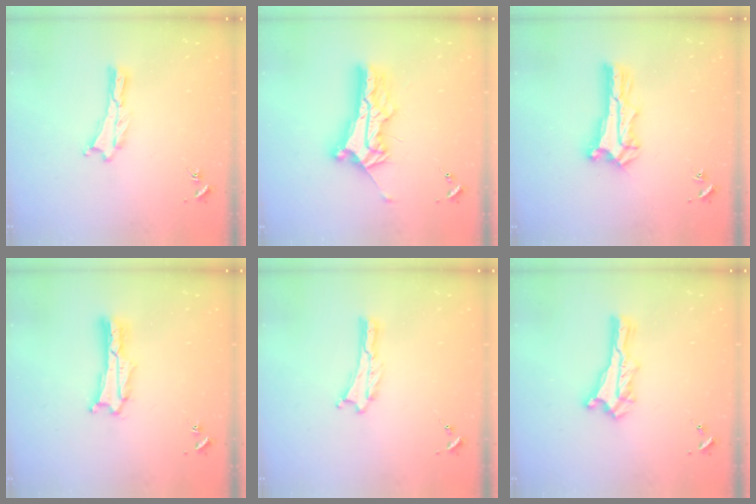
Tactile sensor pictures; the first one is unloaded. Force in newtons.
{"total": 10.8, "press": 10.8, "slide": 0.9}
{"total": 2.7, "press": 2.7, "slide": 0.3}
{"total": 1.7, "press": 1.7, "slide": 0.3}
{"total": 0.0}
{"total": 0.6, "press": 0.5, "slide": 0.2}